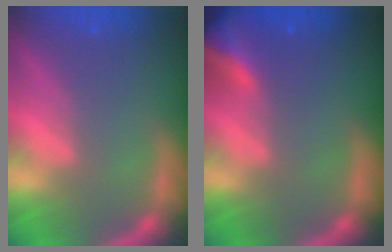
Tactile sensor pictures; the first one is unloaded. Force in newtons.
{"total": 5.4}